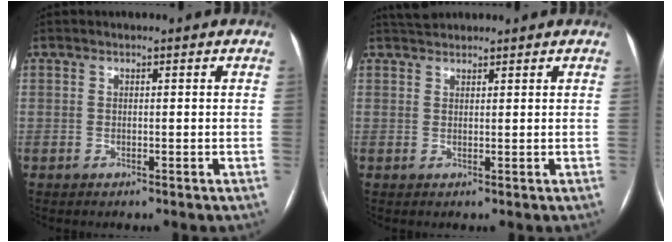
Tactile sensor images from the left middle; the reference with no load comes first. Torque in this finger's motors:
{"motor_torque": [0.04, -0.02, -0.01, 0.00]}